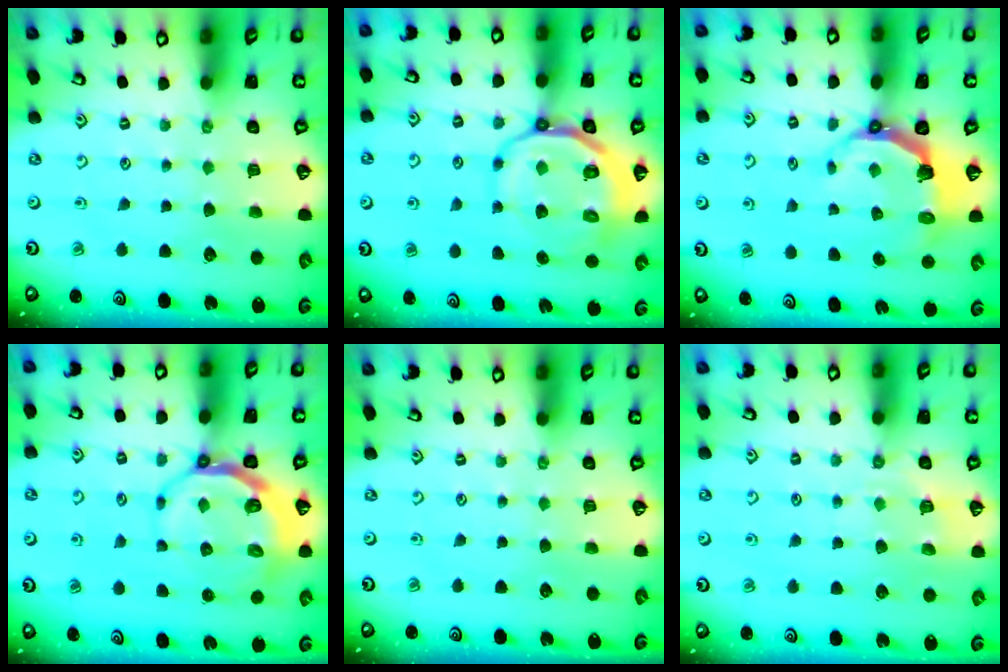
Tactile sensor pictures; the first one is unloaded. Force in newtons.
{"total": 11.0, "press": 10.6, "slide": 2.7}
{"total": 6.8, "press": 5.1, "slide": 4.5}
{"total": 7.4, "press": 6.6, "slide": 3.5}
{"total": 0.0}
{"total": 4.5, "press": 4.4, "slide": 1.1}